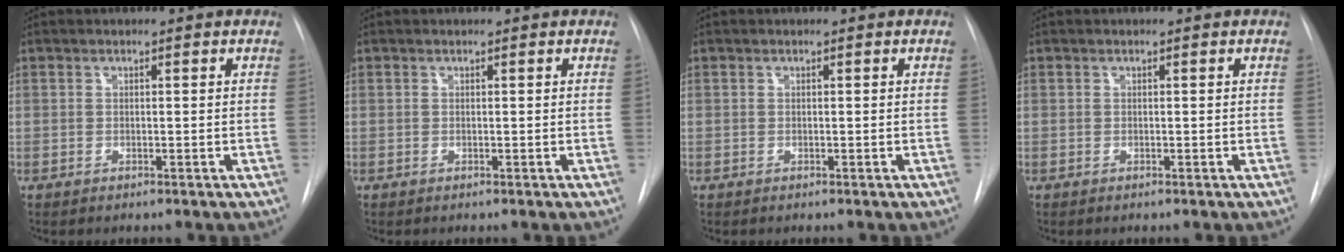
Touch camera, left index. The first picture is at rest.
{"total": 0.0}
{"total": 0.0}
{"total": 0.0}